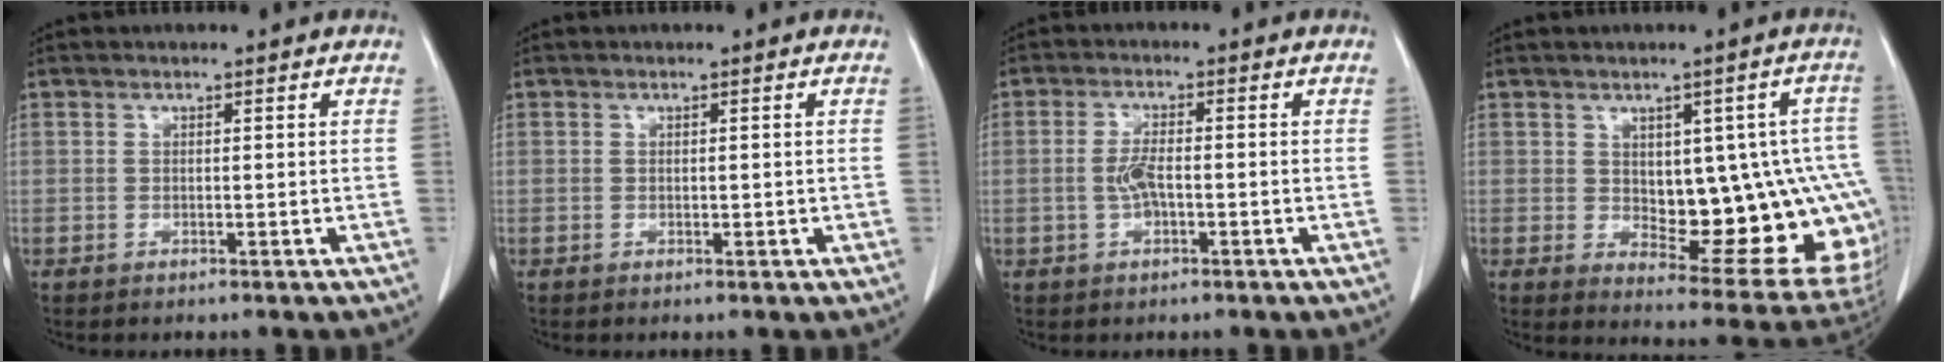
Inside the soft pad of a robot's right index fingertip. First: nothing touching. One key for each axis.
{"total": 0.6, "fx": 0.0, "fy": 0.4, "fz": 0.5, "tx": -0.007, "ty": -0.001, "tz": 0.002}
{"total": 3.3, "fx": -0.6, "fy": 1.0, "fz": 3.1, "tx": -0.069, "ty": 0.003, "tz": -0.011}
{"total": 17.5, "fx": -0.6, "fy": 6.8, "fz": 16.1, "tx": -0.144, "ty": 0.017, "tz": 0.020}